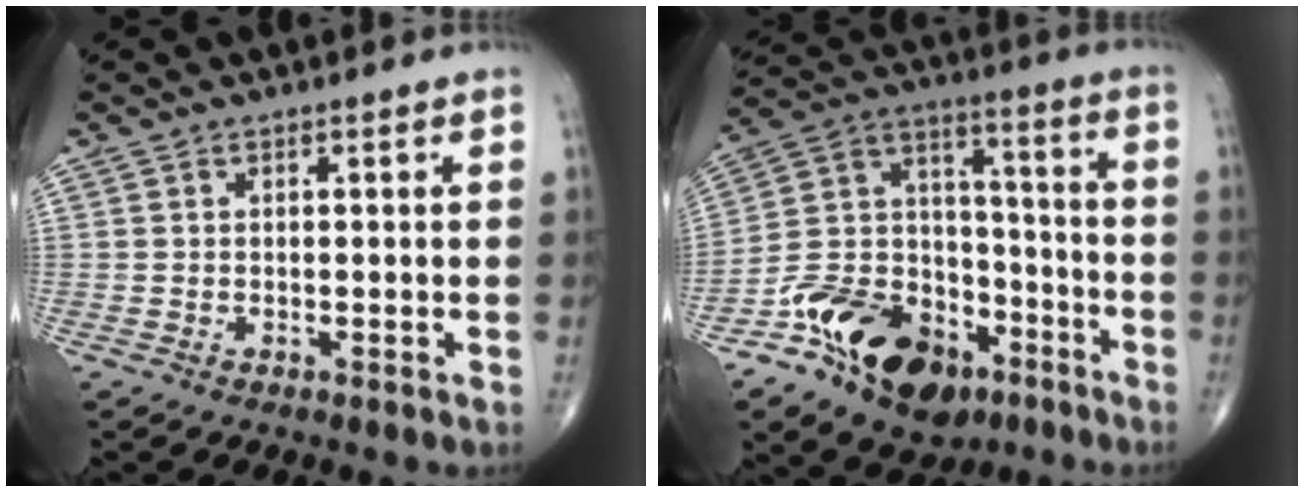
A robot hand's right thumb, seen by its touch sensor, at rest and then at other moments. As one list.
[{"total": 20.9, "force": [-12.0, 12.6, 11.7], "torque": [-0.168, 0.087, -0.202]}]